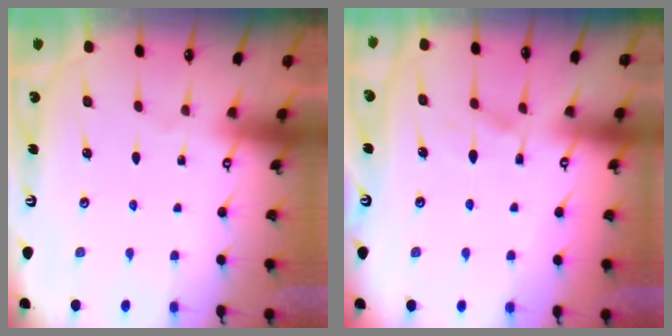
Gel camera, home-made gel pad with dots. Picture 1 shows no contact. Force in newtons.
{"total": 5.9, "press": 5.9, "slide": 0.6}